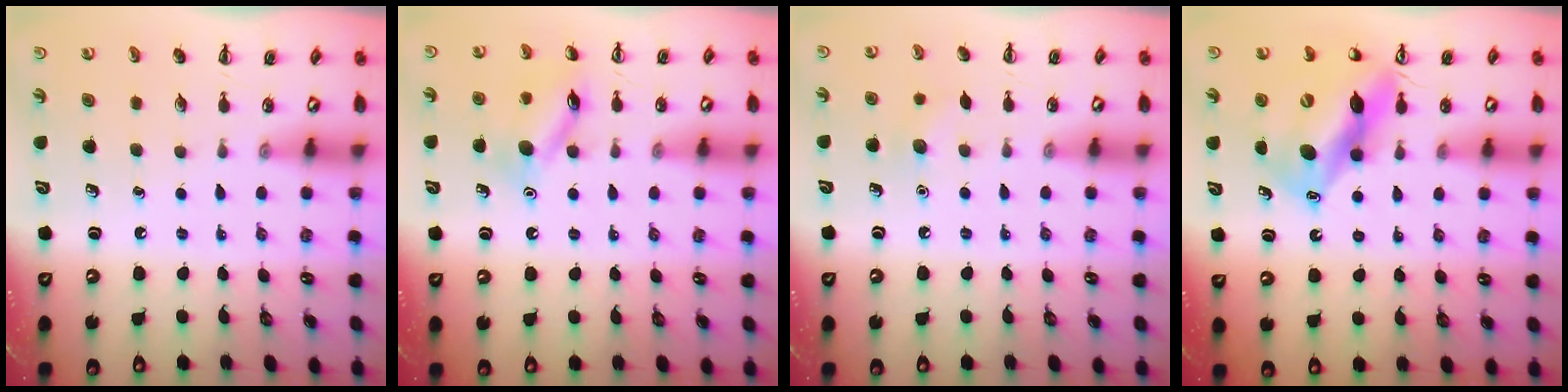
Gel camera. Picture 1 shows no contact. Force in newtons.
{"total": 11.6, "press": 11.5, "slide": 1.0}
{"total": 5.8, "press": 5.6, "slide": 1.5}
{"total": 13.8, "press": 13.2, "slide": 3.8}